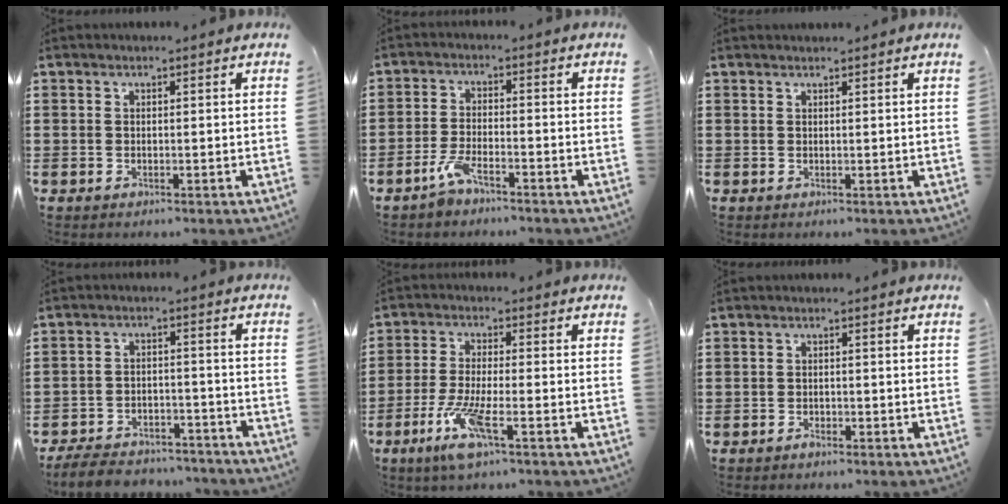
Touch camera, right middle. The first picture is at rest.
{"total": 4.1, "force": [-3.0, 1.4, 2.4], "torque": [-0.061, 0.003, -0.061]}
{"total": 0.7, "force": [0.7, 0.0, 0.0], "torque": [-0.002, -0.002, 0.013]}
{"total": 6.0, "force": [-5.8, 1.0, 1.4], "torque": [-0.029, 0.009, -0.114]}
{"total": 7.5, "force": [-3.6, 1.5, 6.4], "torque": [-0.134, -0.008, -0.067]}
{"total": 1.0, "force": [-0.8, 0.4, 0.4], "torque": [-0.010, -0.001, -0.017]}